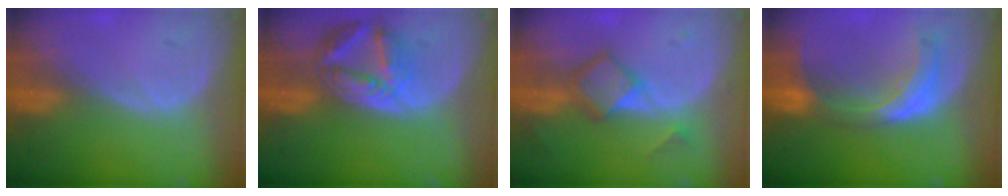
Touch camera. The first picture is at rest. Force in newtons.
{"total": 8.1, "press": 7.2, "slide": 3.7}
{"total": 6.0, "press": 5.1, "slide": 3.1}
{"total": 8.0, "press": 7.0, "slide": 3.8}